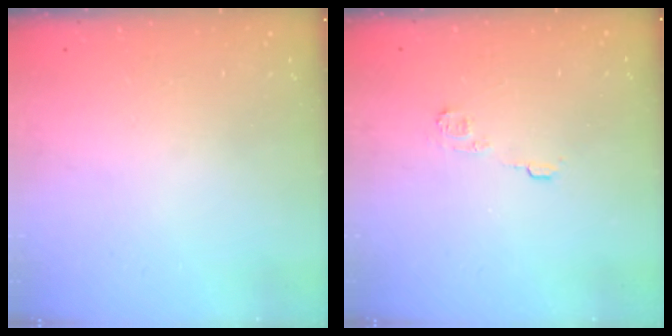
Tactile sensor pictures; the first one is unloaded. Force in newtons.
{"total": 4.3, "press": 4.3, "slide": 0.6}